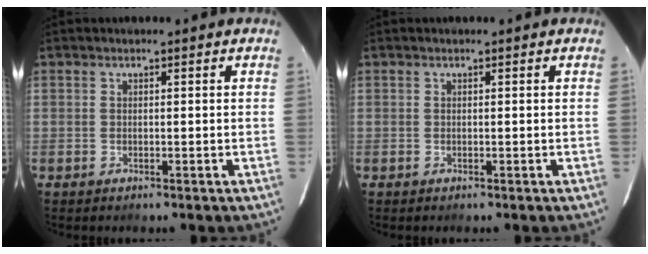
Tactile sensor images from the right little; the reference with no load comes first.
{"total": 0.0}